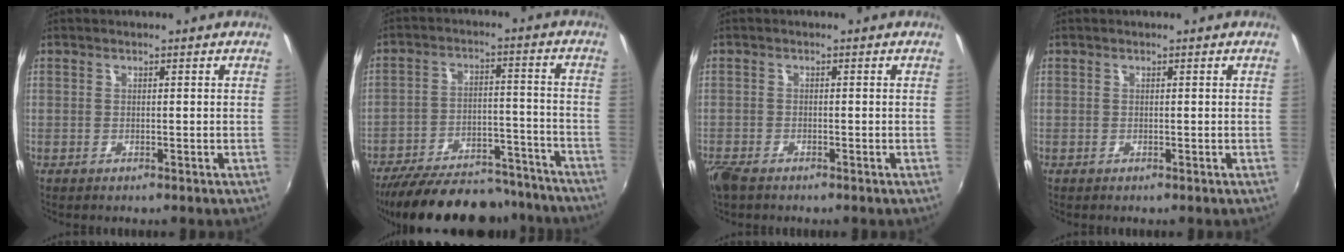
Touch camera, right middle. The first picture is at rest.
{"total": 26.2, "force": [-22.6, 8.3, 10.2], "torque": [-0.197, 0.009, -0.300]}
{"total": 3.8, "force": [-3.0, 1.3, 2.0], "torque": [-0.053, -0.016, -0.062]}
{"total": 0.0}